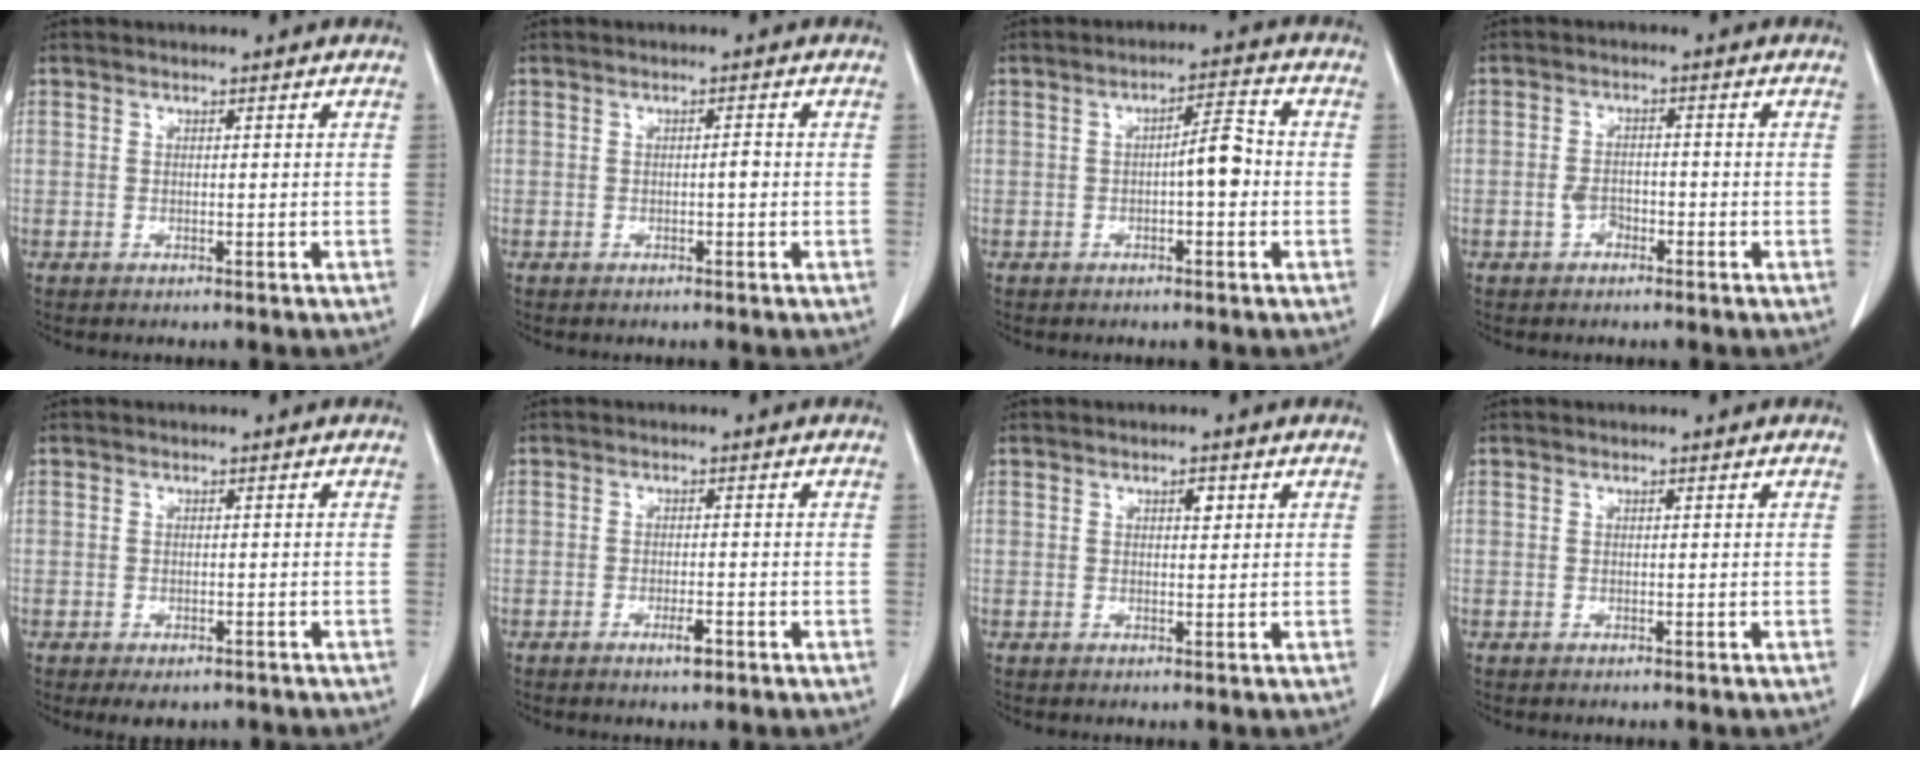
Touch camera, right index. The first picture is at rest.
{"total": 1.0, "force": [-0.2, 0.1, 1.0], "torque": [-0.014, 0.002, -0.004]}
{"total": 4.7, "force": [-0.6, 0.9, 4.5], "torque": [-0.067, 0.014, -0.010]}
{"total": 2.4, "force": [-1.2, 1.4, 1.4], "torque": [-0.024, 0.005, -0.020]}
{"total": 3.4, "force": [-2.5, 1.8, 1.3], "torque": [-0.010, -0.001, -0.028]}
{"total": 2.2, "force": [-1.3, 0.4, 1.7], "torque": [-0.029, -0.001, -0.019]}
{"total": 1.4, "force": [0.6, 0.6, 1.2], "torque": [-0.020, 0.001, 0.010]}
{"total": 0.0}